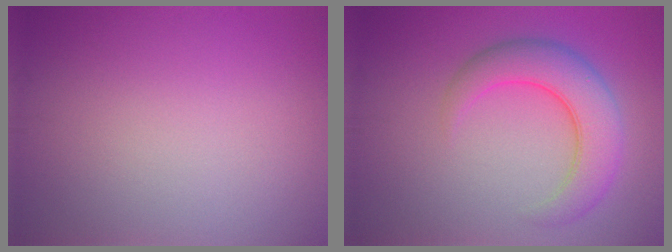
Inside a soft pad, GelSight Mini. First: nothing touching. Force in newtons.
{"total": 5.7, "press": 5.7, "slide": 0.1}